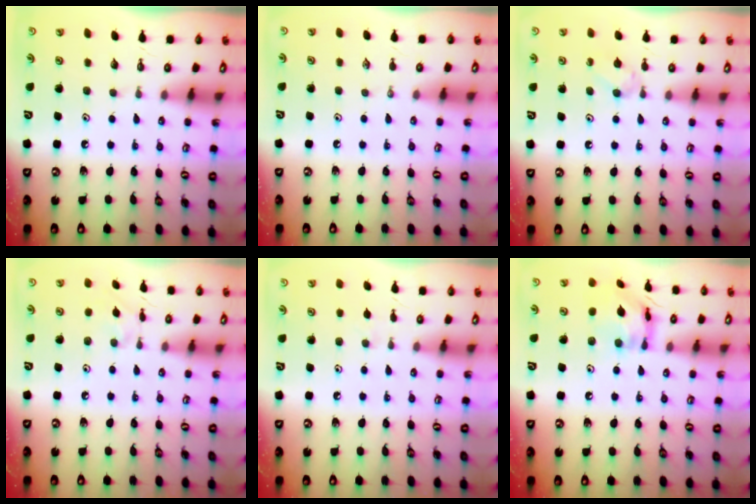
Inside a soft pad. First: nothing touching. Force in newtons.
{"total": 0.0}
{"total": 4.5, "press": 4.4, "slide": 0.8}
{"total": 1.6, "press": 1.5, "slide": 0.4}
{"total": 4.3, "press": 4.2, "slide": 0.6}
{"total": 11.9, "press": 11.8, "slide": 1.2}